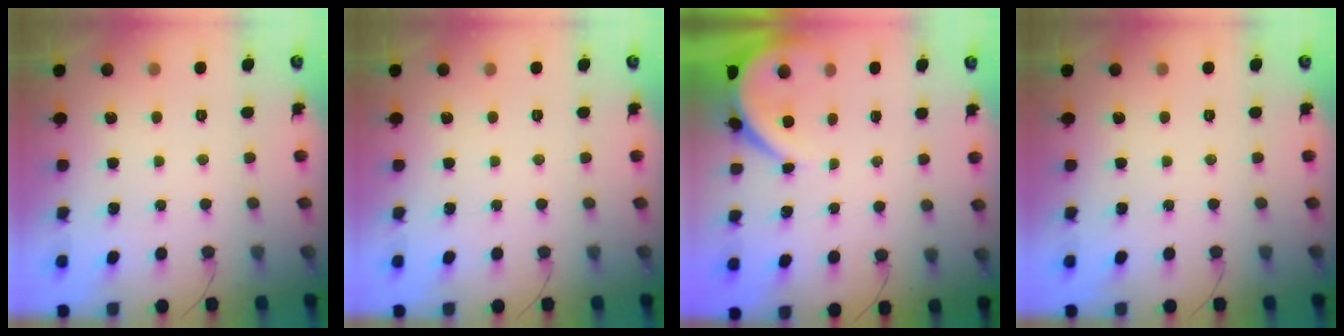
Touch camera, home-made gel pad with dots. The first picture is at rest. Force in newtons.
{"total": 0.0}
{"total": 3.9, "press": 3.9, "slide": 0.4}
{"total": 0.0}